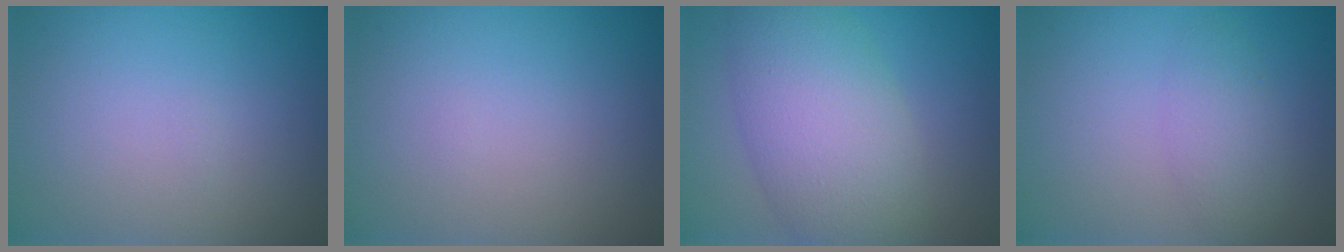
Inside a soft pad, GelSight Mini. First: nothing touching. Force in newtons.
{"total": 0.0}
{"total": 8.3, "press": 8.3, "slide": 0.2}
{"total": 2.3, "press": 2.3, "slide": 0.1}